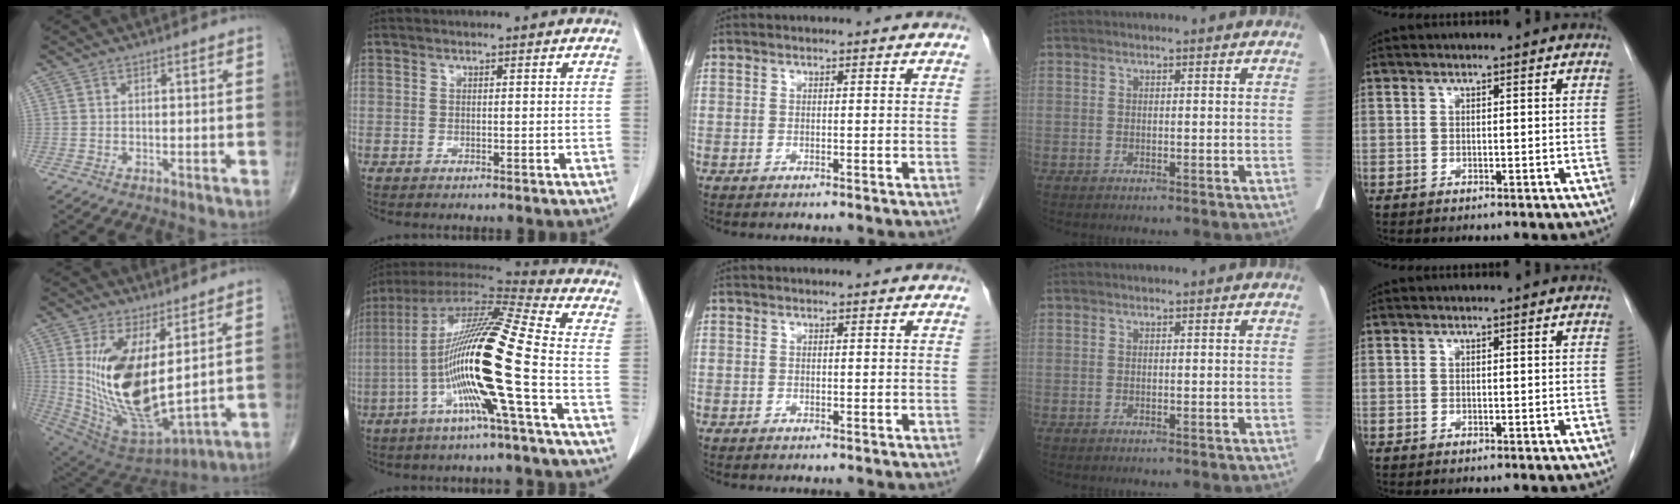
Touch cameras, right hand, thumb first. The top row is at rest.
{"thumb": {"total": 19.5, "force": [3.9, 8.2, 17.2], "torque": [-0.324, -0.041, 0.096]}, "index": {"total": 19.9, "force": [-4.5, -0.3, 19.4], "torque": [-0.376, -0.003, -0.097]}}